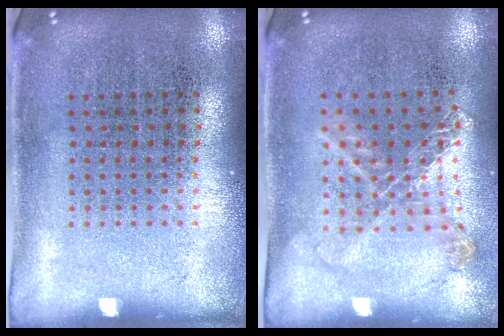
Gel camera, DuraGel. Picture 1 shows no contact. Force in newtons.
{"total": 1.2, "press": 1.1, "slide": 0.2}